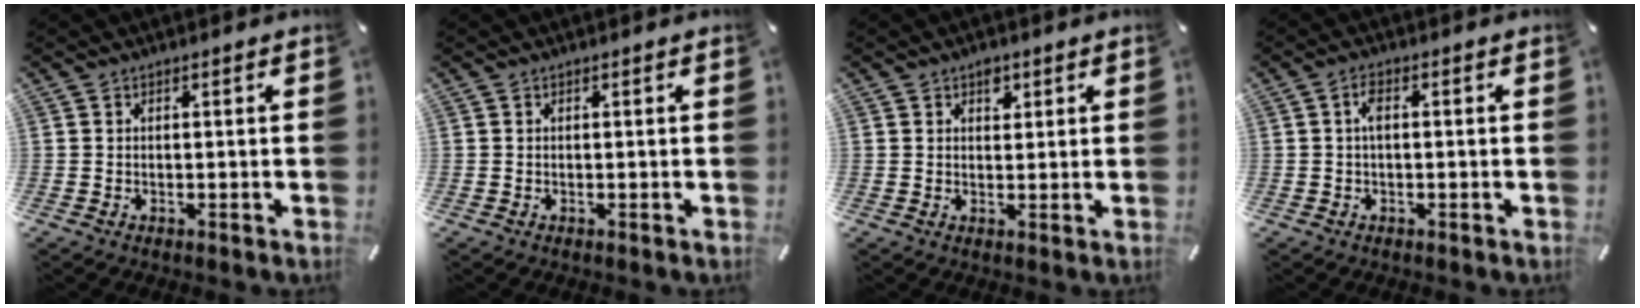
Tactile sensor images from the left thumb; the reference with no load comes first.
{"total": 0.0}
{"total": 2.6, "force": [1.5, 1.8, 1.1], "torque": [0.000, -0.008, 0.022]}
{"total": 2.4, "force": [0.3, 0.9, 2.2], "torque": [-0.046, 0.005, 0.004]}